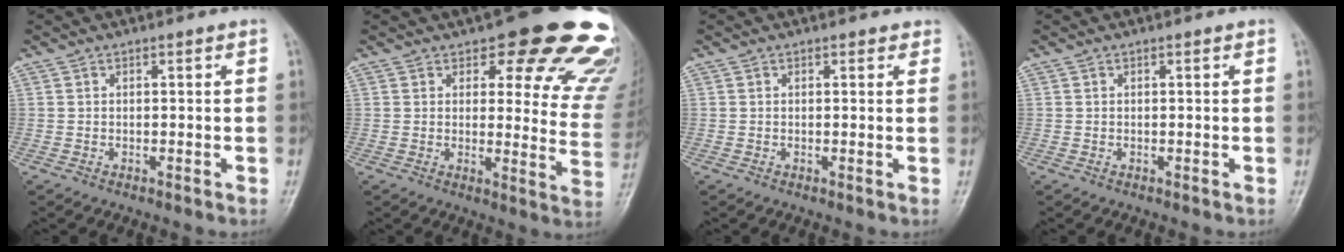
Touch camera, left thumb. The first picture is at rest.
{"total": 19.8, "force": [14.2, 7.4, 11.6], "torque": [-0.079, -0.079, 0.151]}
{"total": 1.4, "force": [1.1, 0.9, 0.4], "torque": [0.014, -0.003, 0.004]}
{"total": 0.0}